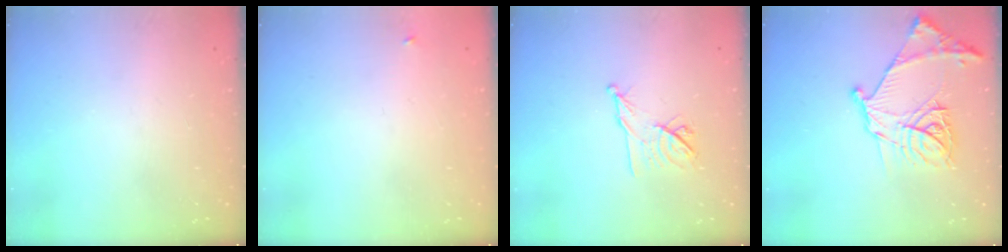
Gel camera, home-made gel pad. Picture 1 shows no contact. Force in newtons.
{"total": 2.3, "press": 2.3, "slide": 0.2}
{"total": 10.0, "press": 9.9, "slide": 0.9}
{"total": 18.4, "press": 18.3, "slide": 1.9}